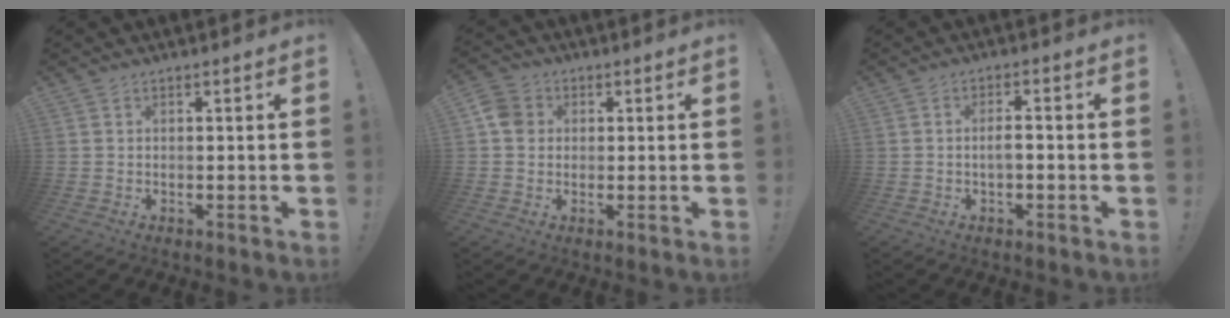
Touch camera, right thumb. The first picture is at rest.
{"total": 6.4, "force": [1.0, 5.5, 3.0], "torque": [-0.048, 0.010, 0.020]}
{"total": 3.1, "force": [-0.9, 0.8, 2.9], "torque": [-0.053, 0.009, -0.018]}